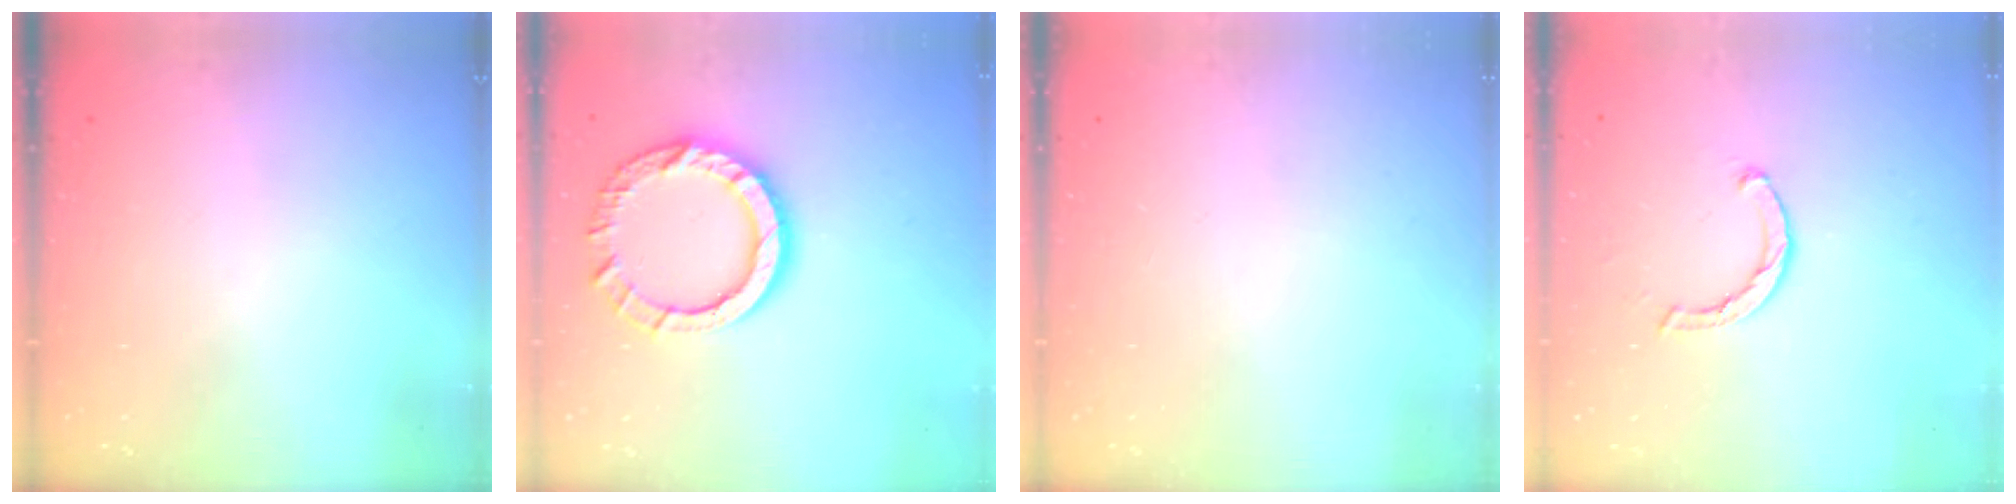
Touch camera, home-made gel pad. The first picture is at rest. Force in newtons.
{"total": 12.9, "press": 12.8, "slide": 1.4}
{"total": 0.0}
{"total": 2.1, "press": 2.1, "slide": 0.1}